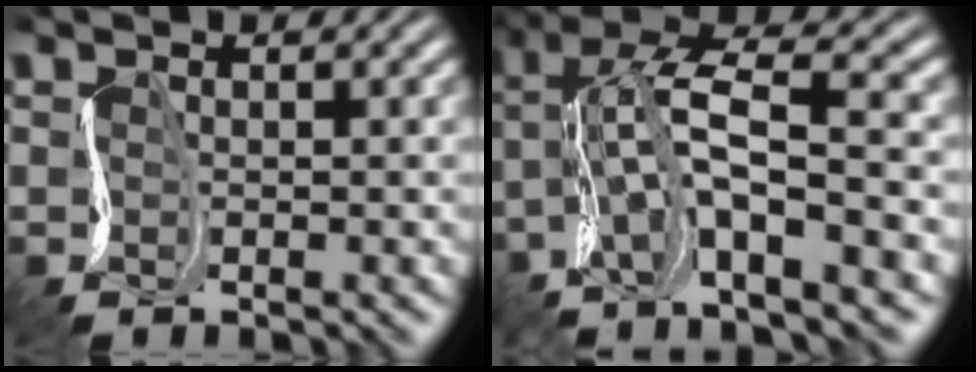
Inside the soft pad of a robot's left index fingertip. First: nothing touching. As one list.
[{"total": 7.8, "force": [-2.6, 1.0, 7.3], "torque": [-0.117, -0.001, -0.055]}]